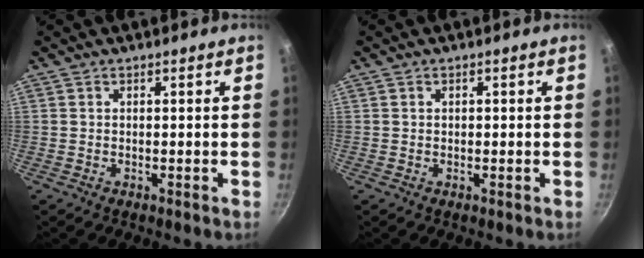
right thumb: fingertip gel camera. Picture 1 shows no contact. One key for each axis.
{"total": 0.5, "fx": 0.1, "fy": 0.4, "fz": 0.2, "tx": 0.000, "ty": 0.004, "tz": 0.002}